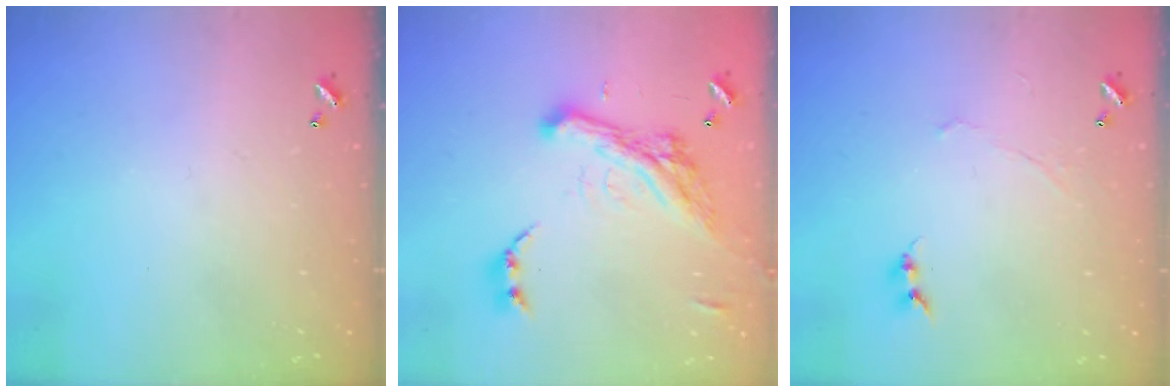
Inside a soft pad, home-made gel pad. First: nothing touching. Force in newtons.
{"total": 6.5, "press": 6.3, "slide": 1.6}
{"total": 0.7, "press": 0.4, "slide": 0.5}